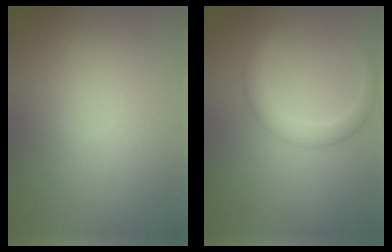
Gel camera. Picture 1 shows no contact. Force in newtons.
{"total": 3.0, "press": 3.0, "slide": 0.1}